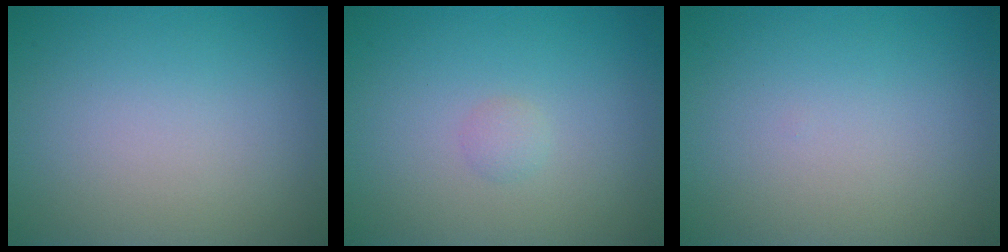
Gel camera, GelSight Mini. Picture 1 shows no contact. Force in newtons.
{"total": 0.7, "press": 0.7, "slide": 0.0}
{"total": 0.0}